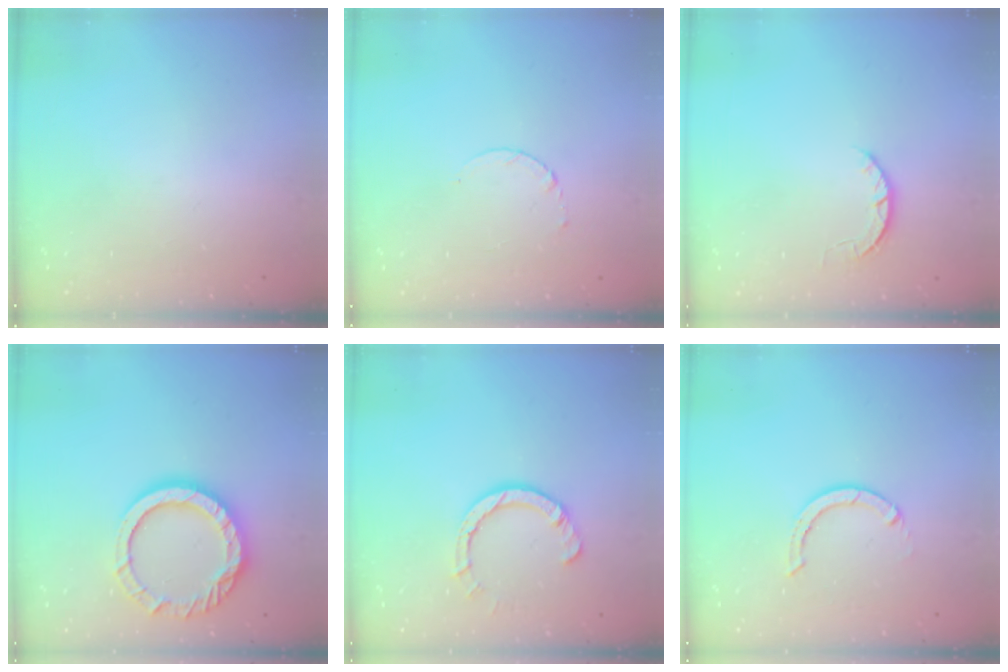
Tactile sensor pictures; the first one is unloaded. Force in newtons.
{"total": 2.6, "press": 2.6, "slide": 0.3}
{"total": 3.9, "press": 3.9, "slide": 0.6}
{"total": 13.9, "press": 13.9, "slide": 1.0}
{"total": 5.5, "press": 5.5, "slide": 0.4}
{"total": 3.4, "press": 3.4, "slide": 0.3}